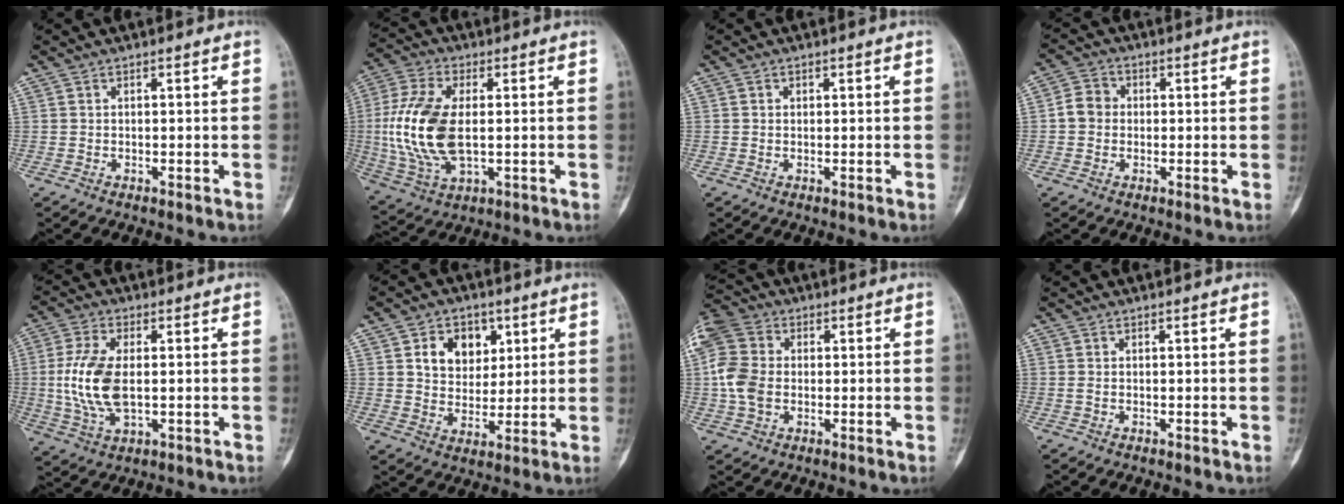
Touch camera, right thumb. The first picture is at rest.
{"total": 16.3, "force": [0.2, 8.7, 13.9], "torque": [-0.304, -0.005, 0.010]}
{"total": 0.5, "force": [0.2, 0.5, 0.1], "torque": [0.006, 0.002, 0.002]}
{"total": 4.4, "force": [-0.2, 3.9, 2.0], "torque": [-0.024, 0.011, -0.012]}
{"total": 11.7, "force": [0.1, 6.0, 10.0], "torque": [-0.217, -0.002, 0.006]}
{"total": 9.6, "force": [3.5, 7.4, 4.9], "torque": [-0.034, -0.012, 0.061]}
{"total": 10.0, "force": [0.1, 7.5, 6.6], "torque": [-0.144, 0.014, -0.007]}
{"total": 0.5, "force": [0.0, 0.3, 0.4], "torque": [-0.015, 0.003, 0.002]}